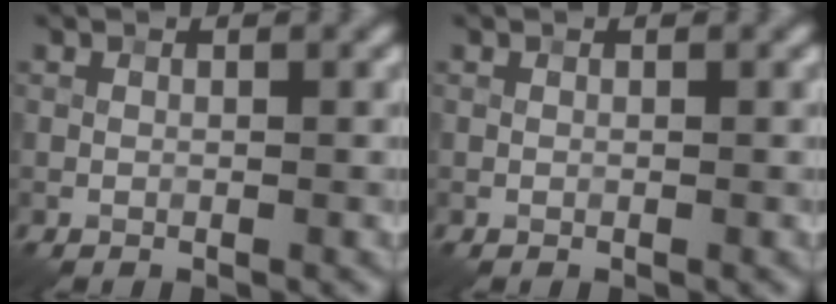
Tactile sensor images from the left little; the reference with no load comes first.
{"total": 0.0}